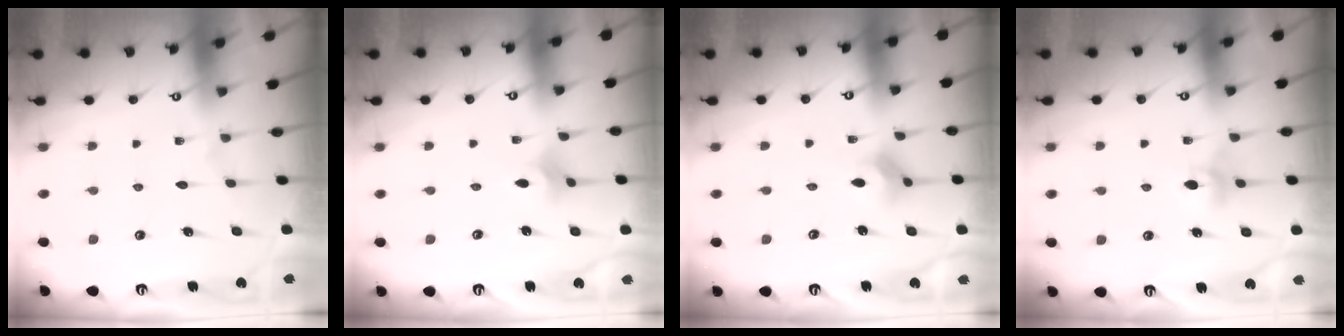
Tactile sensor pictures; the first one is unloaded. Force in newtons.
{"total": 2.4, "press": 2.4, "slide": 0.5}
{"total": 2.9, "press": 2.9, "slide": 0.3}
{"total": 4.3, "press": 4.2, "slide": 0.6}